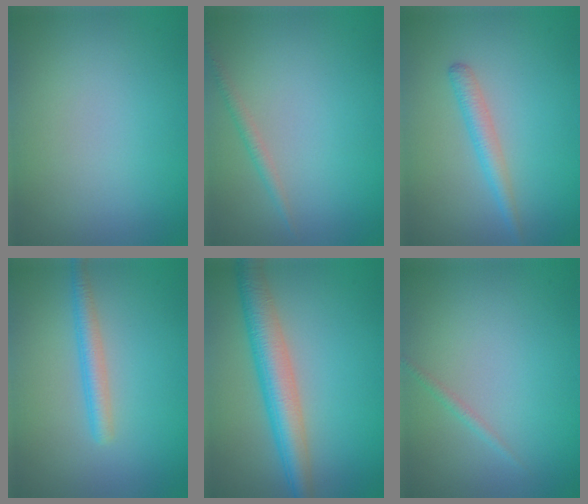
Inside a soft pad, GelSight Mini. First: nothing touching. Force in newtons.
{"total": 1.2, "press": 1.1, "slide": 0.1}
{"total": 2.0, "press": 2.0, "slide": 0.0}
{"total": 2.3, "press": 2.3, "slide": 0.1}
{"total": 5.6, "press": 5.6, "slide": 0.1}
{"total": 0.7, "press": 0.7, "slide": 0.1}